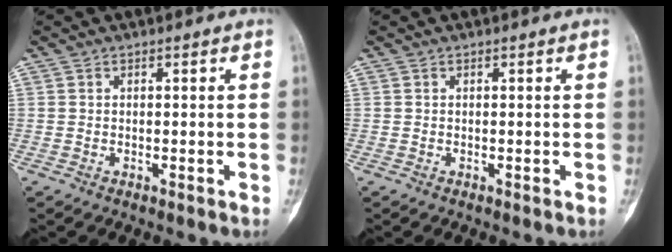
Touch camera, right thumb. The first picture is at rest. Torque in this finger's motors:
{"motor_torque": [-0.03, 0.12, 0.02, 0.02, 0.03]}